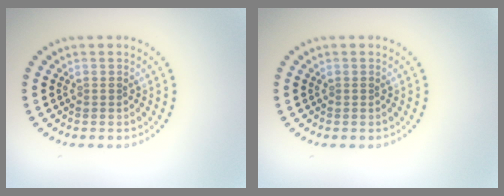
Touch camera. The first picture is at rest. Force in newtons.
{"total": 0.0}